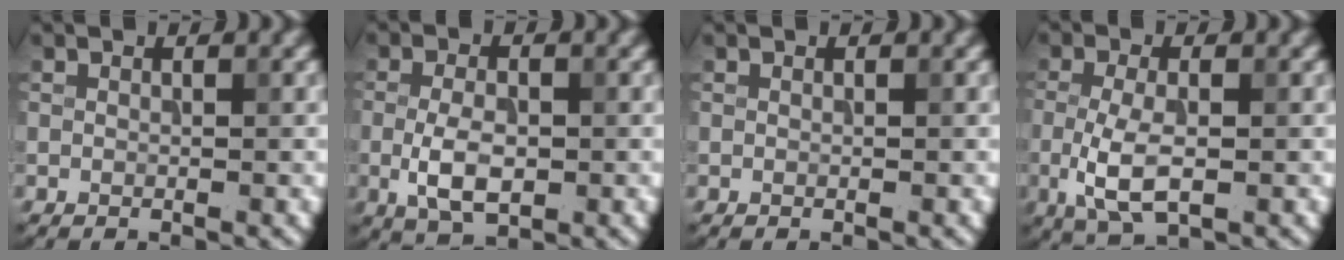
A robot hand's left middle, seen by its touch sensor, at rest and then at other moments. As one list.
[{"total": 4.1, "force": [-0.8, 2.1, 3.4], "torque": [-0.071, -0.003, -0.017]}, {"total": 0.0}, {"total": 4.7, "force": [-0.9, 1.9, 4.2], "torque": [-0.096, -0.008, -0.020]}]